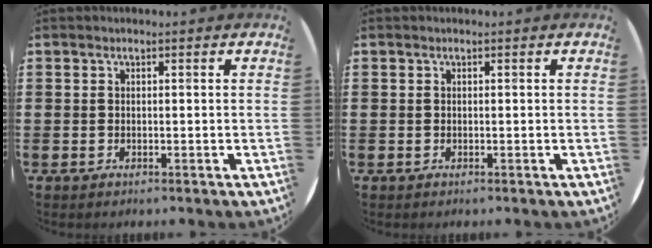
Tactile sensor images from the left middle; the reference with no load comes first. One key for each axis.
{"total": 0.0}